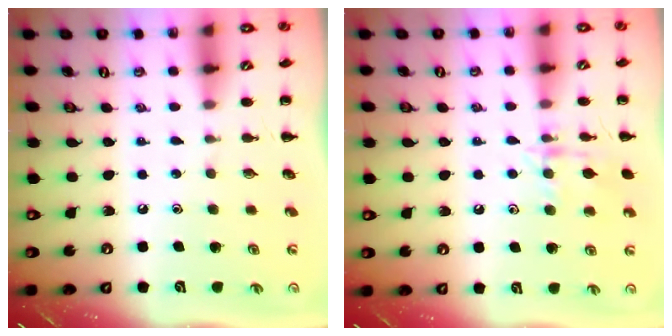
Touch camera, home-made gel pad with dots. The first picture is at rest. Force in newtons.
{"total": 10.7, "press": 10.7, "slide": 0.7}